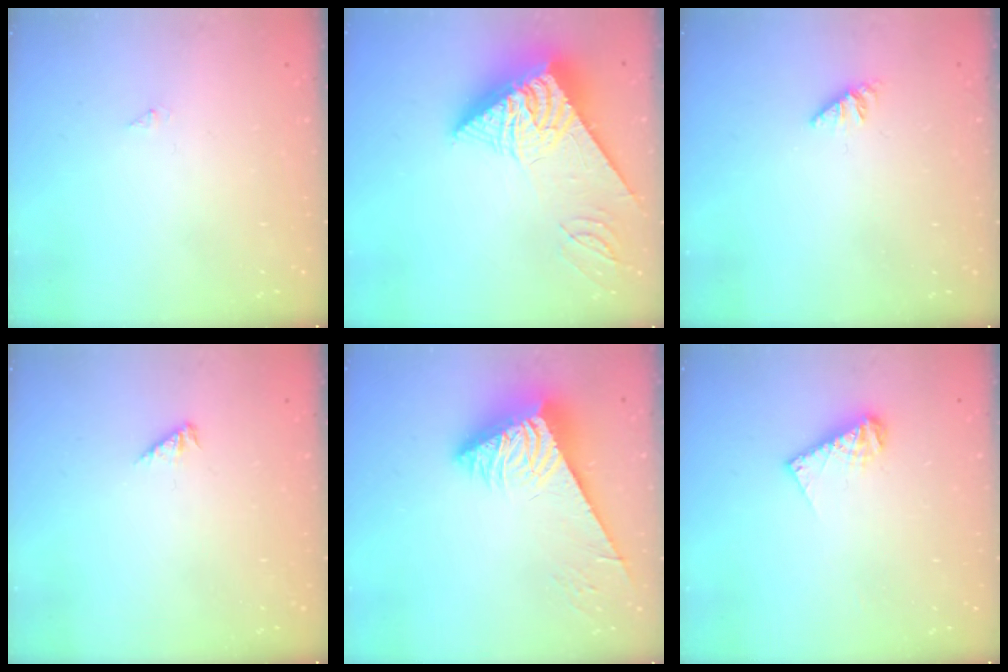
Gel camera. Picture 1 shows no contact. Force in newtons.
{"total": 11.1, "press": 10.9, "slide": 2.1}
{"total": 0.6, "press": 0.6, "slide": 0.2}
{"total": 1.7, "press": 1.6, "slide": 0.4}
{"total": 7.9, "press": 7.8, "slide": 1.0}
{"total": 9.0, "press": 8.9, "slide": 0.9}